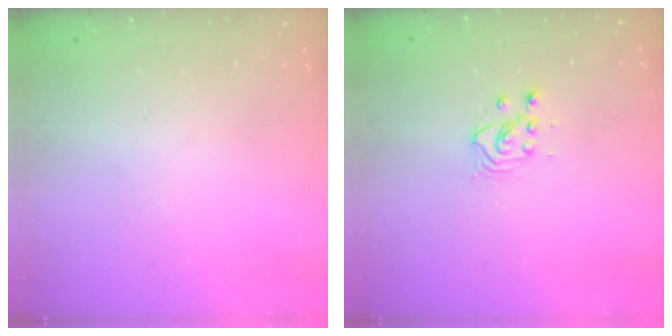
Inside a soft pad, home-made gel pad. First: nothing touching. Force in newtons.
{"total": 3.6, "press": 3.6, "slide": 0.3}